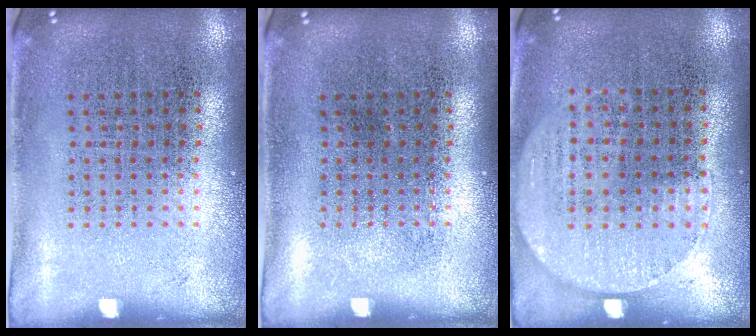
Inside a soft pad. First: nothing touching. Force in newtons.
{"total": 0.0}
{"total": 0.6, "press": 0.4, "slide": 0.5}